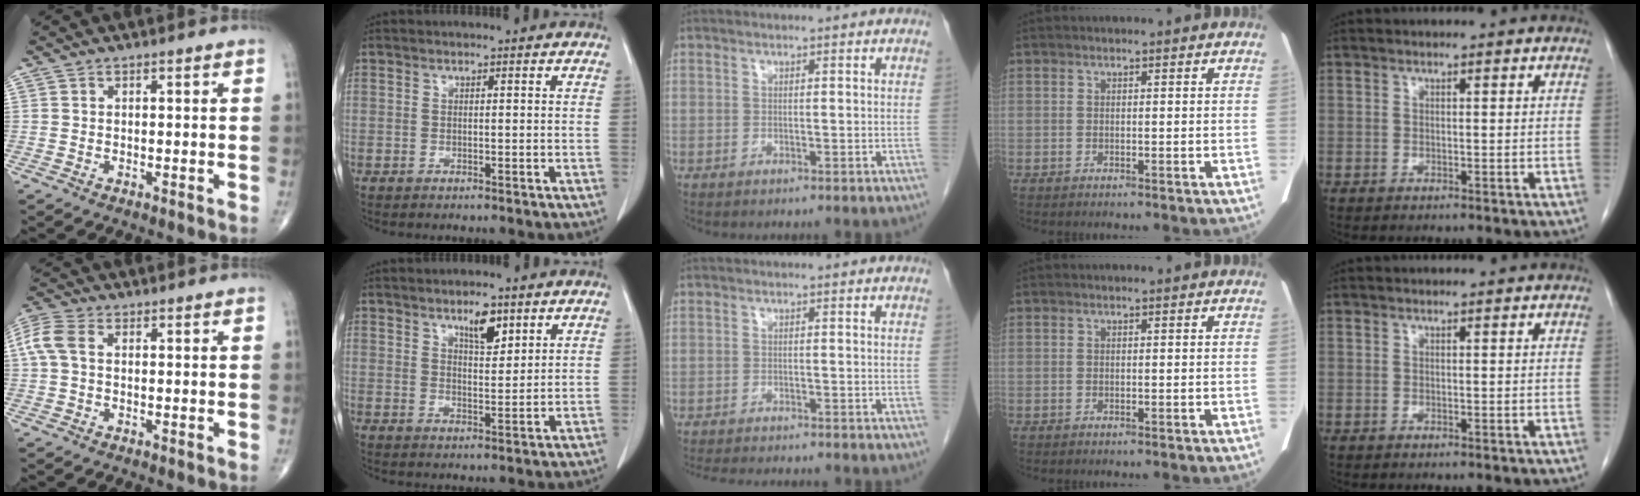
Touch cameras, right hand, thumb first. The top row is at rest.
{"thumb": {"total": 5.8, "force": [0.8, 3.6, 4.4], "torque": [-0.120, 0.021, 0.012]}, "index": {"total": 4.7, "force": [3.0, 1.5, 3.3], "torque": [-0.056, -0.002, 0.052]}, "middle": {"total": 8.7, "force": [-8.0, 1.1, 3.3], "torque": [-0.050, -0.015, -0.112]}}